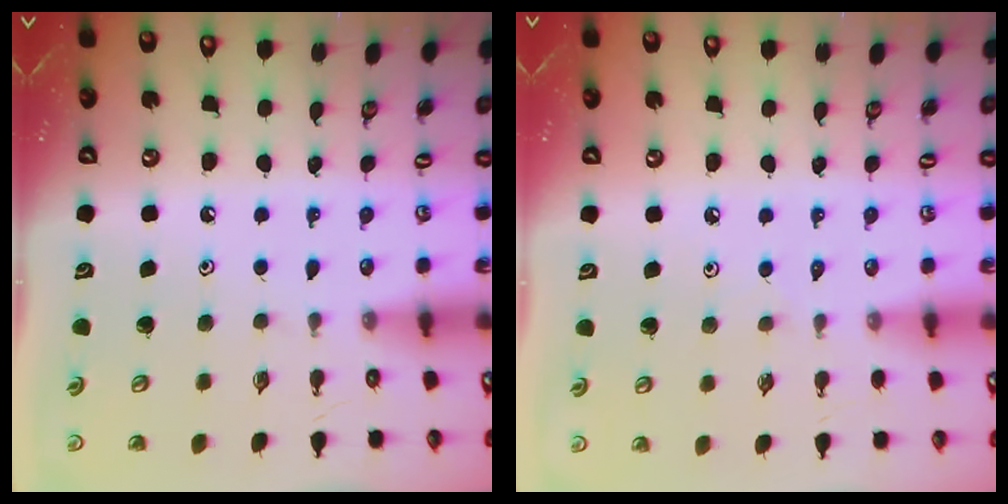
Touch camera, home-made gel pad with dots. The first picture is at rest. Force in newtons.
{"total": 2.5, "press": 2.5, "slide": 0.5}